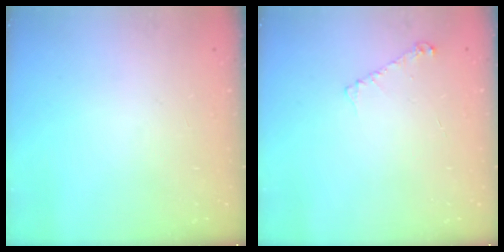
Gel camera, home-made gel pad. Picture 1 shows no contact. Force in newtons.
{"total": 4.0, "press": 3.9, "slide": 0.5}